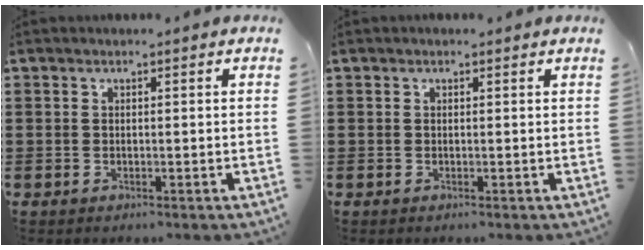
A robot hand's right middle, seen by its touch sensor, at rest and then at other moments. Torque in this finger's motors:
{"motor_torque": [1.20, -0.50, 0.26, 0.04]}